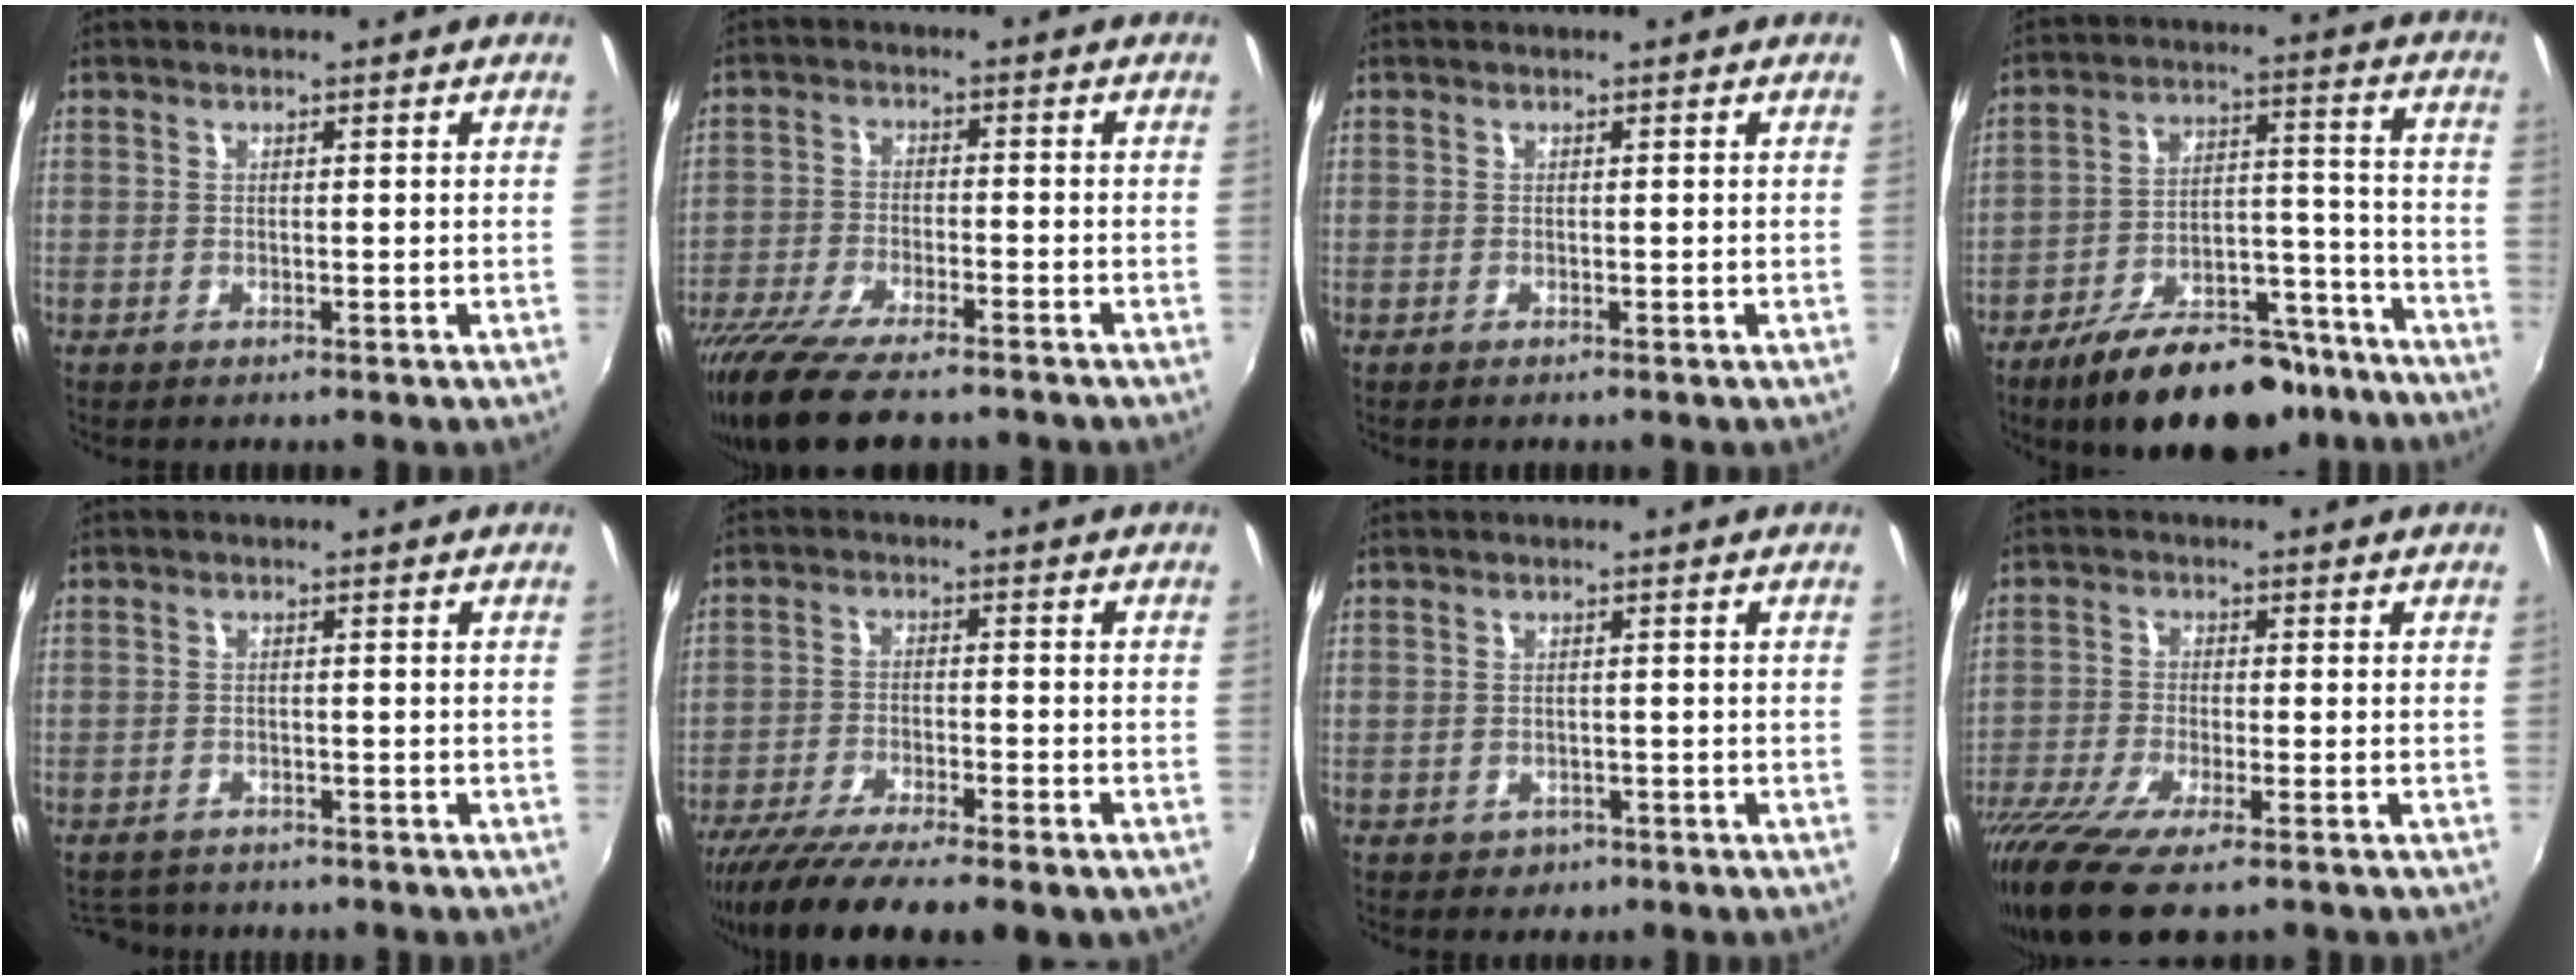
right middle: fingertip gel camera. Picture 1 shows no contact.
{"total": 13.8, "force": [-11.1, 3.1, 7.6], "torque": [-0.167, -0.047, -0.194]}
{"total": 0.0}
{"total": 20.8, "force": [-15.9, 8.7, 10.1], "torque": [-0.170, 0.022, -0.216]}
{"total": 5.7, "force": [-5.1, 2.3, 1.4], "torque": [-0.039, -0.006, -0.078]}
{"total": 14.6, "force": [-11.3, 2.7, 8.8], "torque": [-0.173, -0.049, -0.182]}
{"total": 2.3, "force": [-1.1, 1.9, 0.5], "torque": [-0.015, -0.004, -0.011]}
{"total": 13.5, "force": [-9.5, 3.4, 9.1], "torque": [-0.205, -0.061, -0.175]}